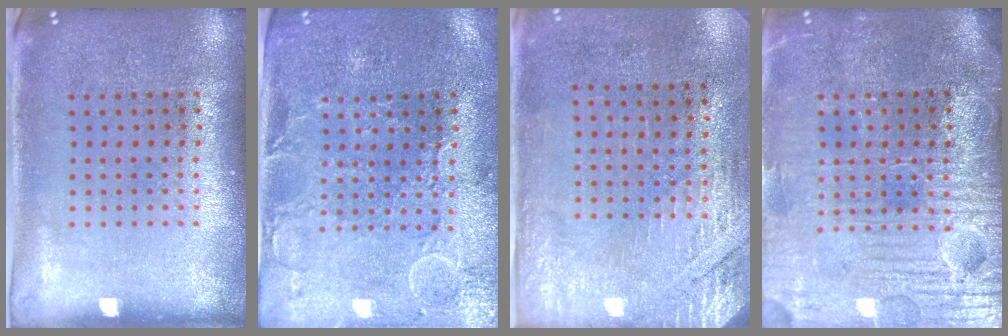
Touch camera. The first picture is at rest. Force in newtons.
{"total": 0.6, "press": 0.3, "slide": 0.5}
{"total": 2.7, "press": 2.3, "slide": 1.4}
{"total": 4.1, "press": 3.8, "slide": 1.5}